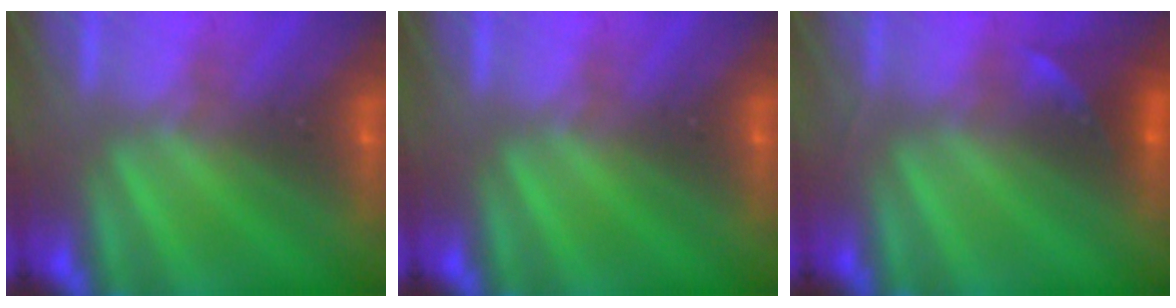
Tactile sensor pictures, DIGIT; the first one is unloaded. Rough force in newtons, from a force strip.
{"total": 0.0}
{"total": 2.3}